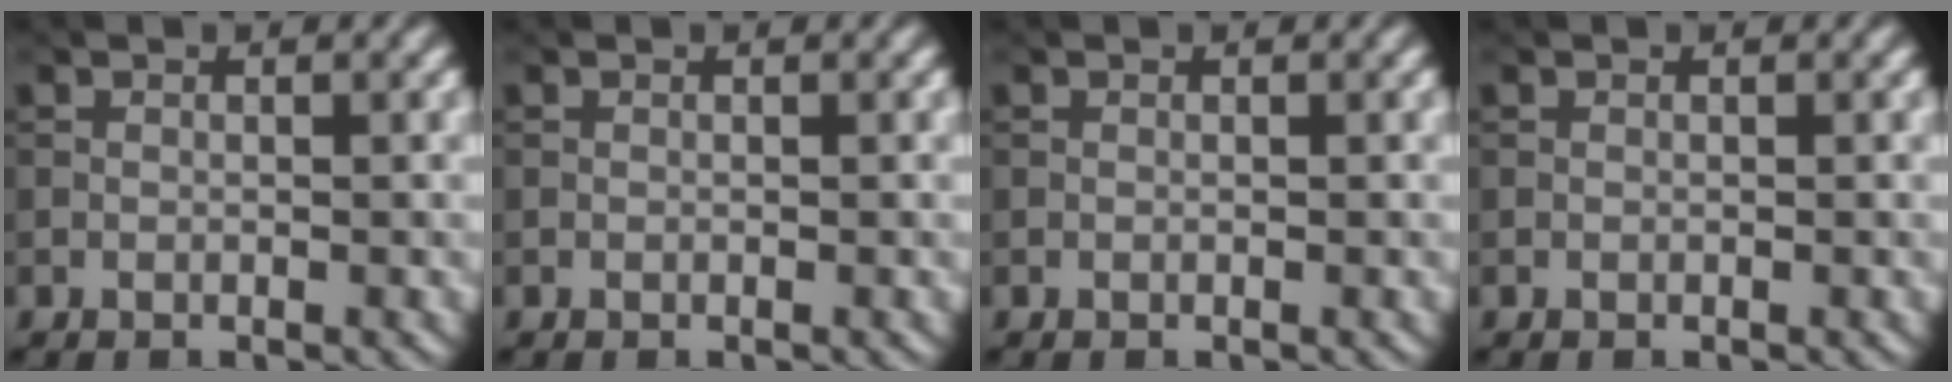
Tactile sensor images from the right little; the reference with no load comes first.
{"total": 0.0}
{"total": 0.0}
{"total": 0.0}